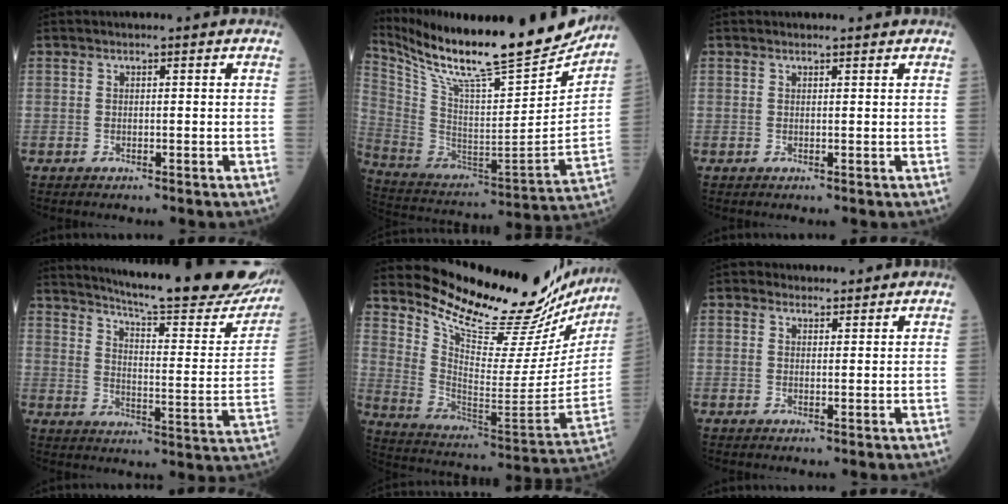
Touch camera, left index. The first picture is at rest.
{"total": 27.6, "force": [24.1, 3.4, 13.0], "torque": [-0.247, -0.063, 0.374]}
{"total": 0.9, "force": [0.9, 0.1, 0.0], "torque": [-0.009, 0.001, 0.012]}
{"total": 28.4, "force": [25.0, 2.7, 13.1], "torque": [-0.195, -0.091, 0.313]}
{"total": 27.6, "force": [25.7, 4.0, 9.5], "torque": [-0.159, -0.115, 0.351]}
{"total": 2.0, "force": [1.6, 1.2, 0.2], "torque": [-0.004, 0.010, 0.021]}